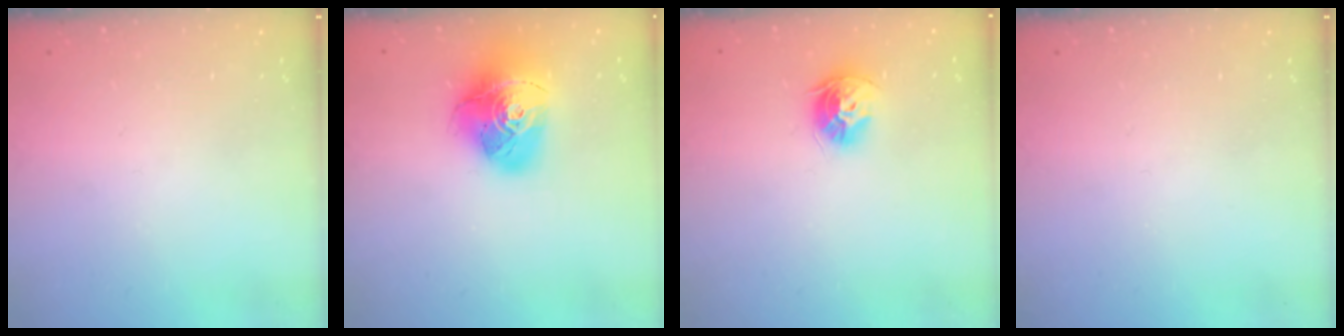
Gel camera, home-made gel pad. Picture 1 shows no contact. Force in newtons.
{"total": 18.0, "press": 17.9, "slide": 1.9}
{"total": 9.6, "press": 9.6, "slide": 0.9}
{"total": 0.0}